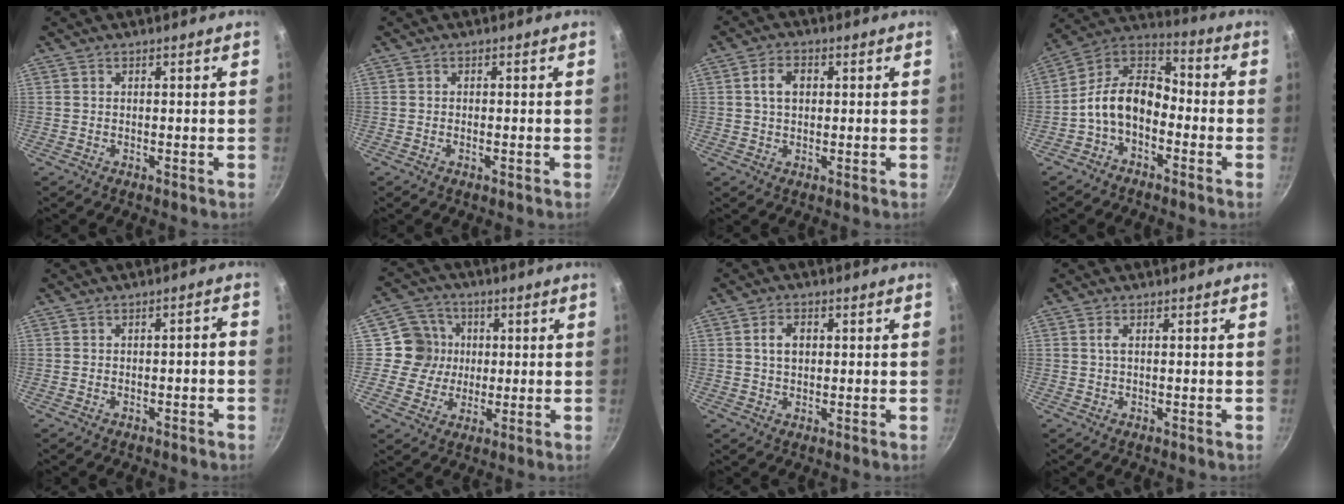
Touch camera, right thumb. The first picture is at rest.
{"total": 1.0, "force": [-0.4, 0.3, 0.8], "torque": [-0.019, 0.004, -0.010]}
{"total": 4.5, "force": [0.8, 3.1, 3.2], "torque": [-0.042, 0.008, 0.010]}
{"total": 12.2, "force": [-3.8, 8.1, 8.4], "torque": [-0.130, 0.062, -0.096]}
{"total": 2.3, "force": [-1.4, 0.9, 1.5], "torque": [-0.025, 0.025, -0.015]}
{"total": 8.3, "force": [0.7, 8.1, 1.6], "torque": [0.014, 0.013, -0.002]}
{"total": 3.7, "force": [0.6, 2.5, 2.6], "torque": [-0.032, 0.005, 0.009]}
{"total": 1.1, "force": [0.2, 0.3, 1.0], "torque": [-0.021, 0.001, 0.005]}